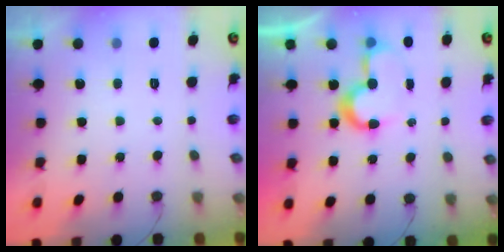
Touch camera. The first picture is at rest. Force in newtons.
{"total": 7.8, "press": 7.3, "slide": 2.8}